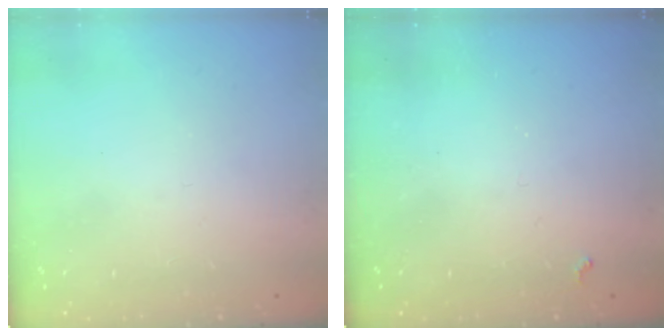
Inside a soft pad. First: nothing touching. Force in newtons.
{"total": 4.6, "press": 4.5, "slide": 0.6}